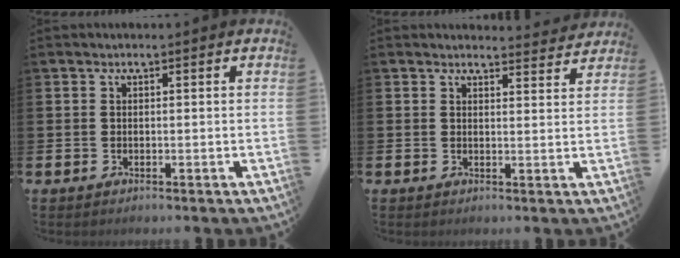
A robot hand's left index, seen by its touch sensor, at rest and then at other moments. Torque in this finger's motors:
{"motor_torque": [0.86, -1.28, 0.17, 0.00]}